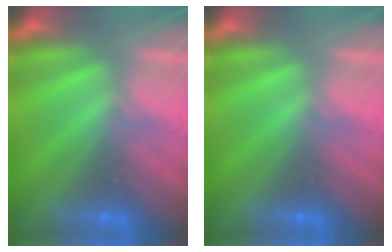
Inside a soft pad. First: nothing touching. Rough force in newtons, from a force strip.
{"total": 0.0}